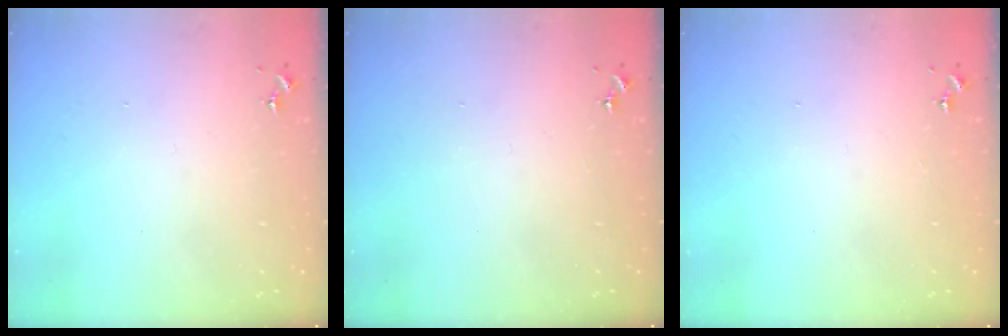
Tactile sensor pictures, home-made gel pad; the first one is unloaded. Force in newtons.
{"total": 0.0}
{"total": 0.0}